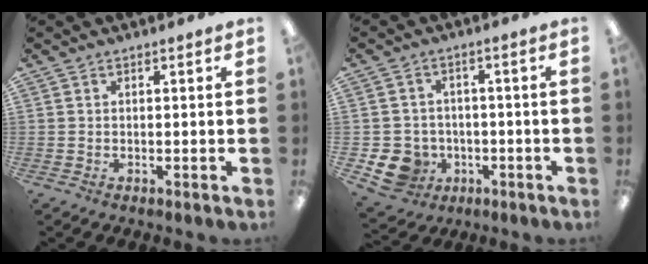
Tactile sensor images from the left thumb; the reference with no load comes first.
{"total": 7.9, "force": [-3.1, 6.8, 2.4], "torque": [-0.068, 0.017, -0.052]}